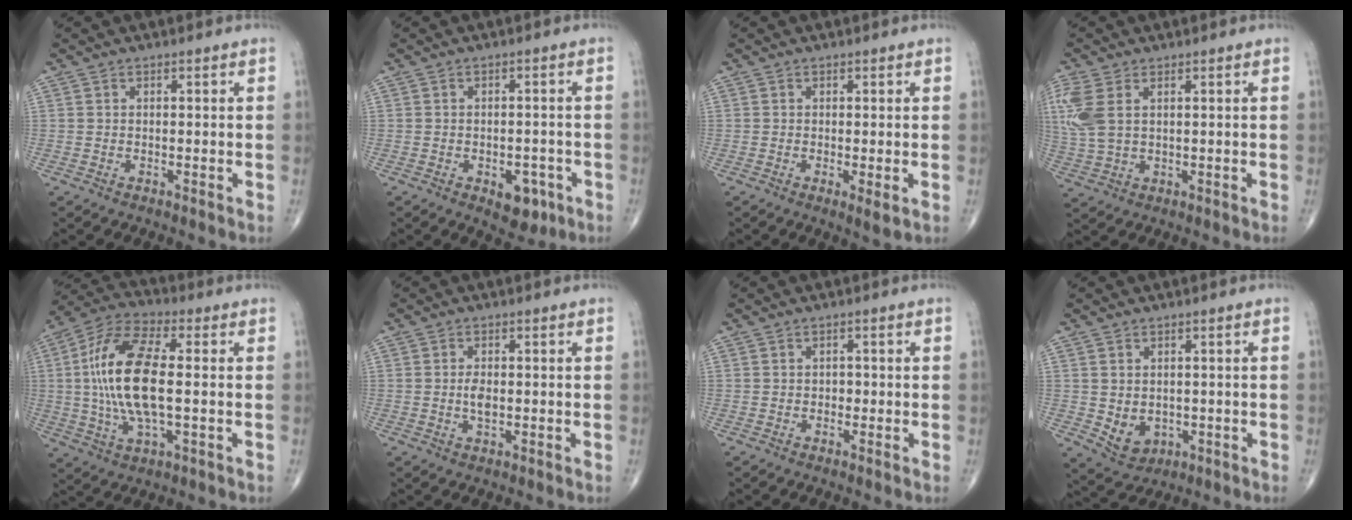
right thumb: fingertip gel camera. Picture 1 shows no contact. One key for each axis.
{"total": 5.8, "fx": -2.6, "fy": 3.4, "fz": 3.9, "tx": -0.029, "ty": 0.011, "tz": -0.026}
{"total": 2.1, "fx": -0.4, "fy": 0.5, "fz": 2.0, "tx": -0.039, "ty": -0.010, "tz": -0.007}
{"total": 8.0, "fx": 2.4, "fy": 4.5, "fz": 6.2, "tx": -0.174, "ty": 0.004, "tz": 0.059}
{"total": 17.5, "fx": 0.3, "fy": 7.0, "fz": 16.1, "tx": -0.335, "ty": 0.016, "tz": 0.003}
{"total": 2.5, "fx": -0.2, "fy": 1.2, "fz": 2.2, "tx": -0.042, "ty": -0.002, "tz": -0.003}
{"total": 1.1, "fx": -0.2, "fy": 0.8, "fz": 0.6, "tx": -0.002, "ty": 0.003, "tz": -0.005}
{"total": 5.3, "fx": -0.5, "fy": 4.2, "fz": 3.3, "tx": -0.040, "ty": -0.007, "tz": 0.010}